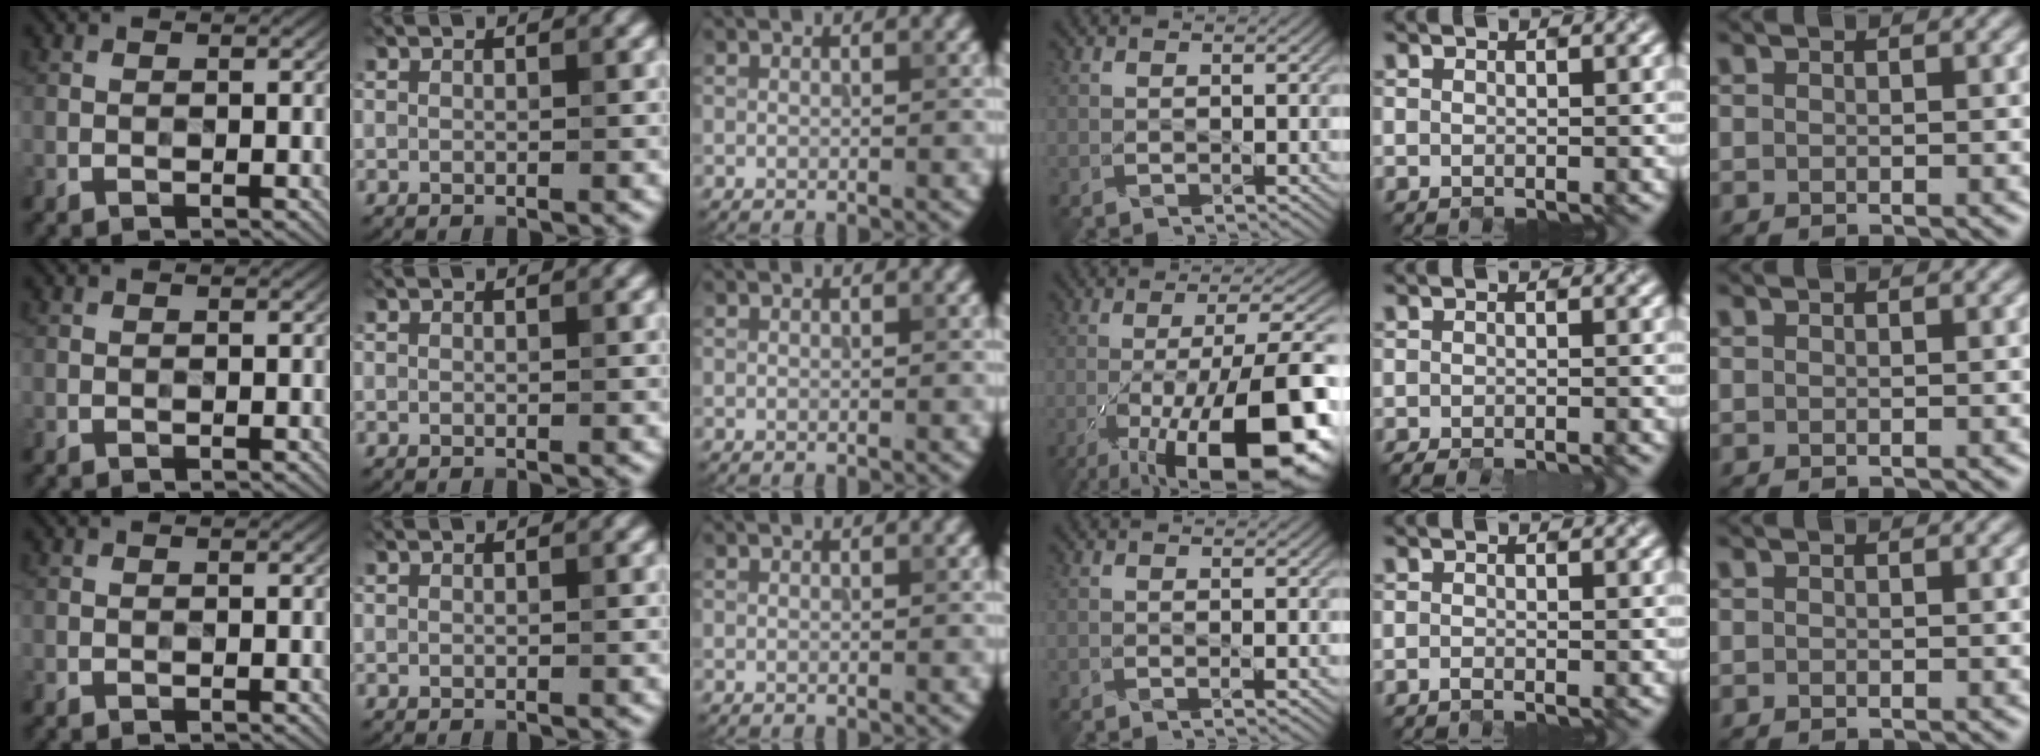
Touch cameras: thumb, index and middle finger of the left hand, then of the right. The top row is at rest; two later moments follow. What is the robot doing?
{"motion": "open", "object": "folder"}